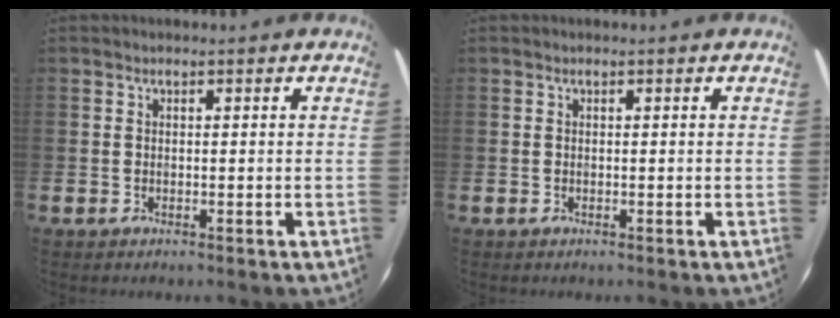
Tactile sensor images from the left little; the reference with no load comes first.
{"total": 0.0}